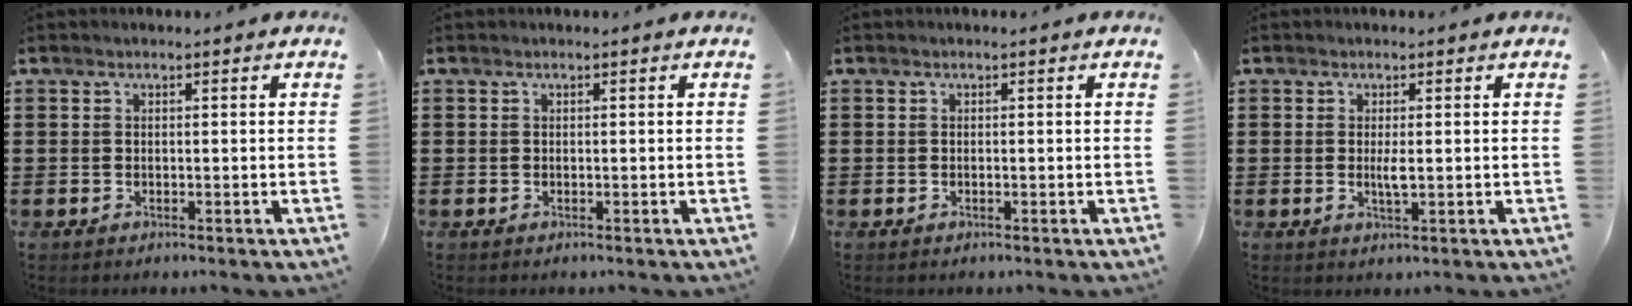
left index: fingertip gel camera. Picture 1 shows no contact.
{"total": 0.0}
{"total": 0.0}
{"total": 2.3, "force": [0.1, 0.3, 2.3], "torque": [-0.042, -0.005, 0.001]}